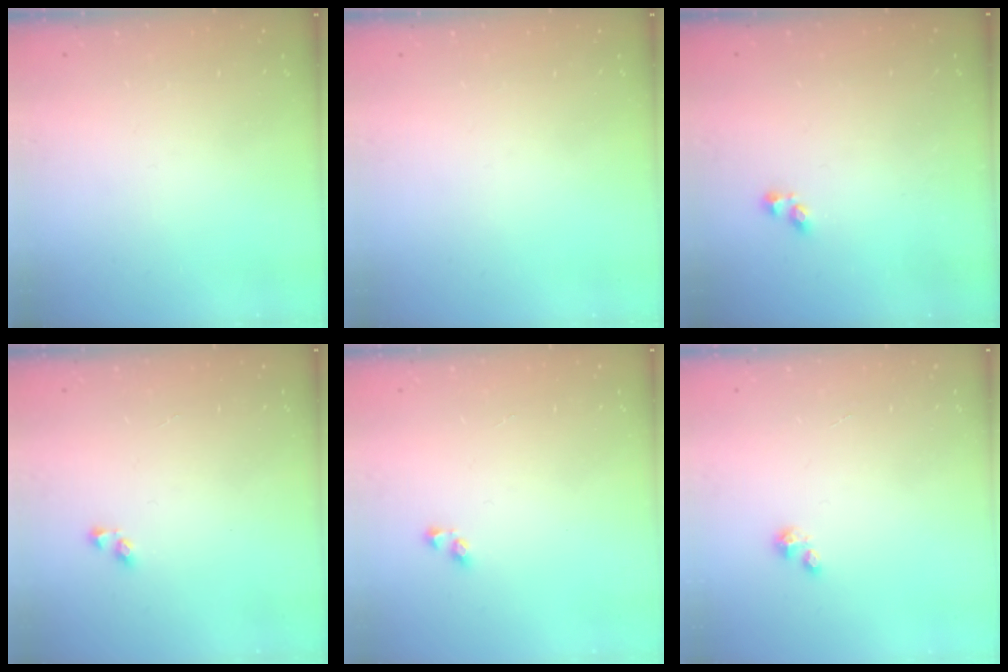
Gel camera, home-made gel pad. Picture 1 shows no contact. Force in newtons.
{"total": 0.0}
{"total": 1.6, "press": 1.5, "slide": 0.3}
{"total": 2.9, "press": 2.9, "slide": 0.2}
{"total": 2.9, "press": 2.9, "slide": 0.2}
{"total": 0.9, "press": 0.9, "slide": 0.3}